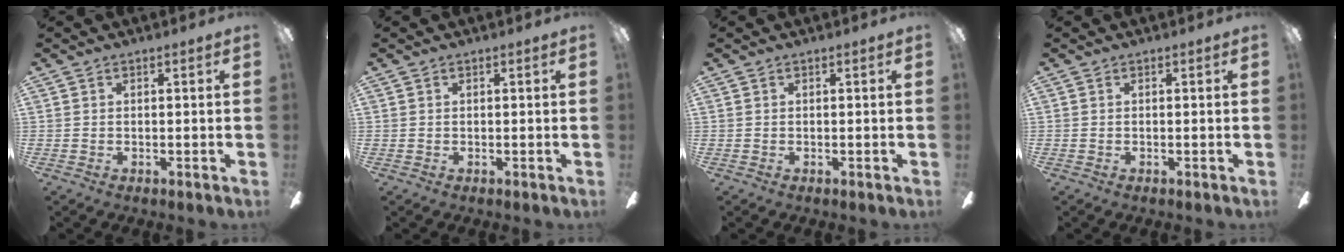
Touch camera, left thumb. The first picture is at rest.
{"total": 0.0}
{"total": 0.0}
{"total": 0.0}